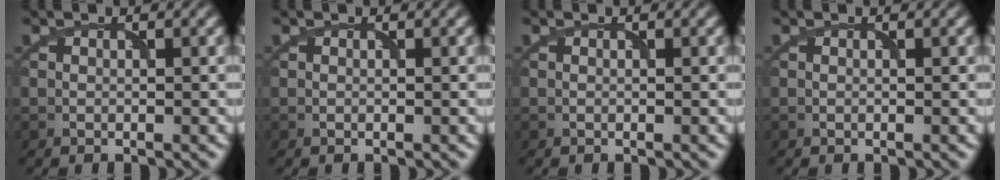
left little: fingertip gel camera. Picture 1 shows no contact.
{"total": 0.0}
{"total": 0.0}
{"total": 0.0}